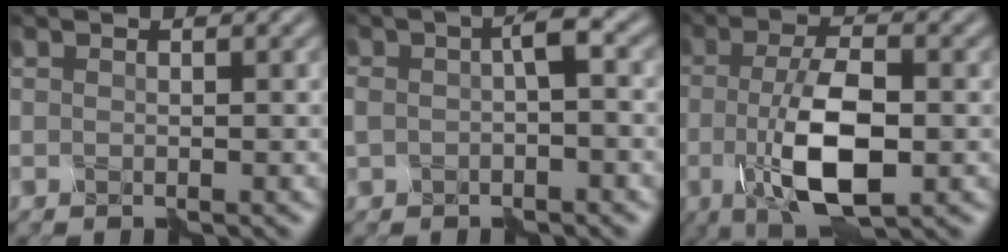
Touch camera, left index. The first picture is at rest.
{"total": 2.5, "force": [-1.0, 0.9, 2.1], "torque": [-0.053, 0.005, -0.020]}
{"total": 7.0, "force": [-1.5, 2.2, 6.5], "torque": [-0.142, -0.003, -0.024]}